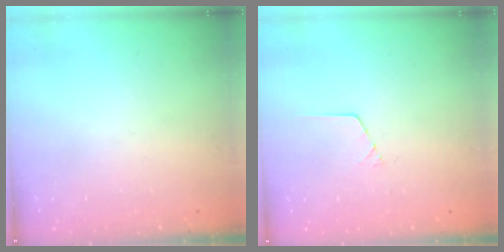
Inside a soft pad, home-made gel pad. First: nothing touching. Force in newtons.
{"total": 1.6, "press": 1.6, "slide": 0.1}